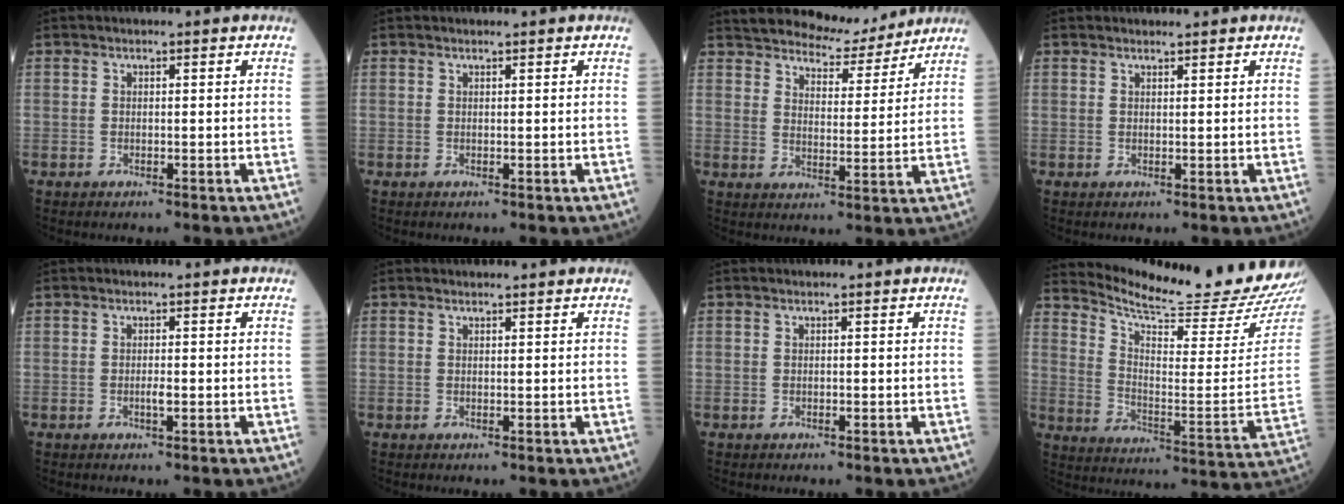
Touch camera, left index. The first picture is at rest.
{"total": 0.5, "force": [0.5, -0.1, 0.2], "torque": [-0.009, 0.001, 0.010]}
{"total": 9.8, "force": [9.3, 2.3, 2.1], "torque": [-0.034, 0.002, 0.134]}
{"total": 1.1, "force": [1.1, 0.0, 0.1], "torque": [-0.010, 0.003, 0.021]}
{"total": 0.9, "force": [-0.1, 0.1, 0.9], "torque": [-0.019, -0.002, -0.002]}
{"total": 2.3, "force": [2.2, 0.2, 0.3], "torque": [-0.011, 0.010, 0.029]}
{"total": 0.0}
{"total": 20.7, "force": [20.0, -1.3, 5.2], "torque": [-0.109, -0.120, 0.275]}